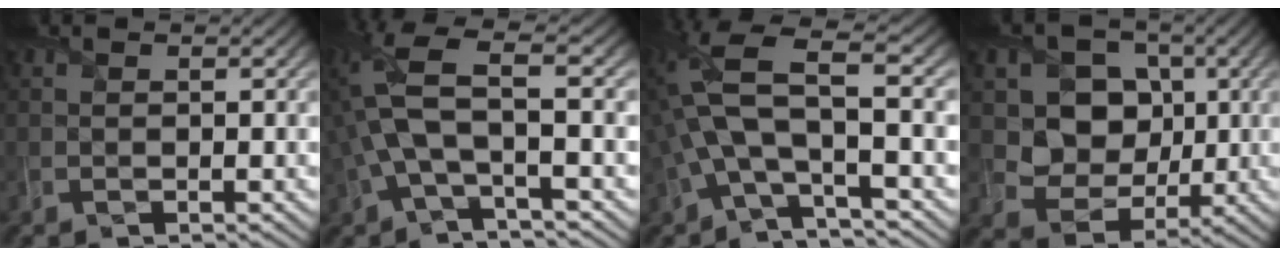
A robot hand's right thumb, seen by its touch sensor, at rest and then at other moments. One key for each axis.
{"total": 7.7, "fx": -0.8, "fy": 2.5, "fz": 7.3, "tx": -0.168, "ty": 0.016, "tz": -0.032}
{"total": 10.5, "fx": -1.6, "fy": 3.6, "fz": 9.7, "tx": -0.217, "ty": 0.006, "tz": -0.050}
{"total": 9.2, "fx": 1.7, "fy": 7.8, "fz": 4.6, "tx": -0.109, "ty": -0.001, "tz": 0.028}